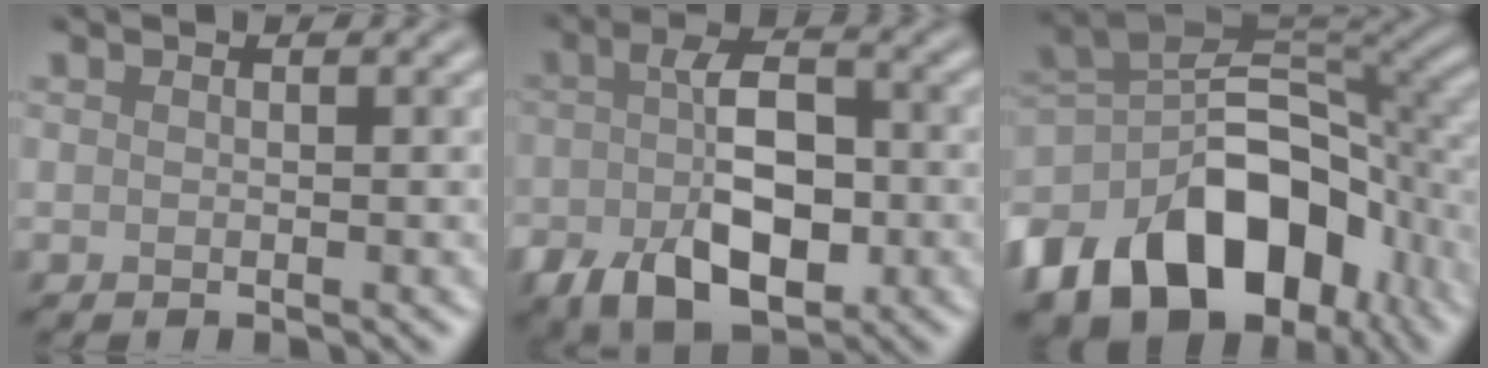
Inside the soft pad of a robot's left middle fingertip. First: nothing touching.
{"total": 7.8, "force": [-2.5, 4.1, 6.1], "torque": [-0.114, -0.003, -0.043]}
{"total": 14.5, "force": [-6.7, 8.8, 9.3], "torque": [-0.164, 0.007, -0.123]}